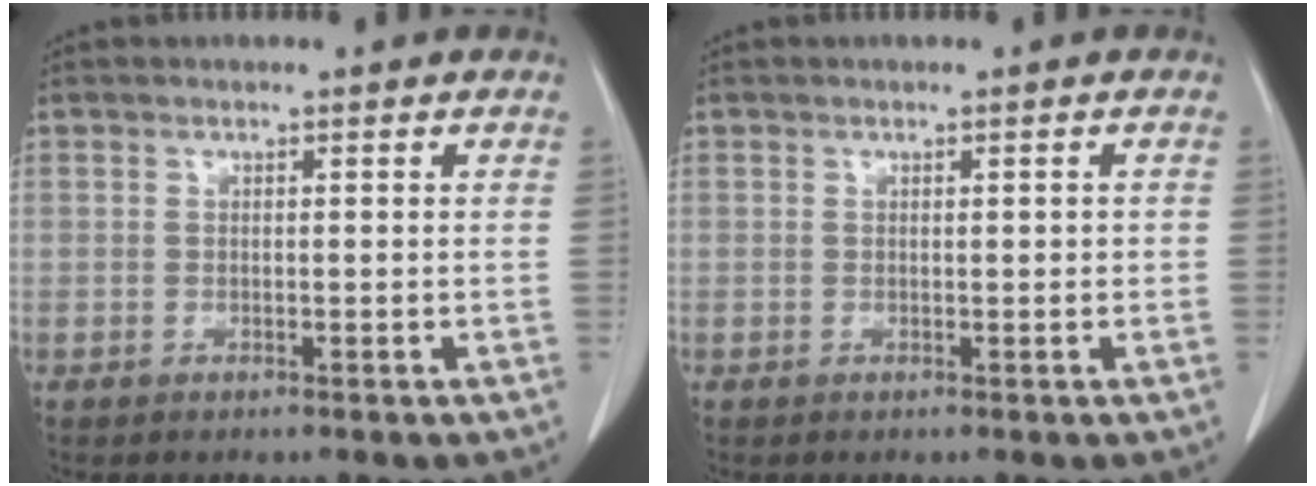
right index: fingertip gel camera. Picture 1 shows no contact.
{"total": 0.7, "force": [0.0, 0.2, 0.7], "torque": [-0.008, 0.001, 0.001]}